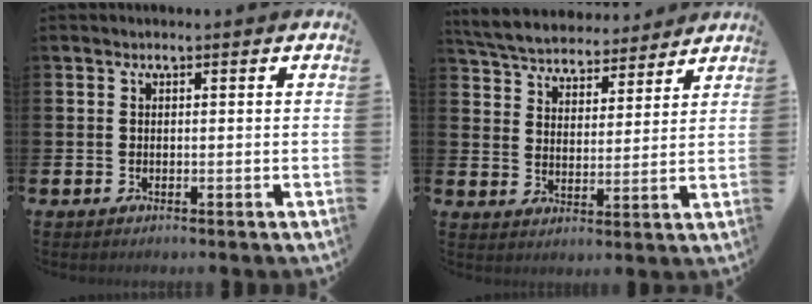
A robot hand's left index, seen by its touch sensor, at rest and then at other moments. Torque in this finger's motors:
{"motor_torque": [0.07, -0.77, -0.10, 0.02]}